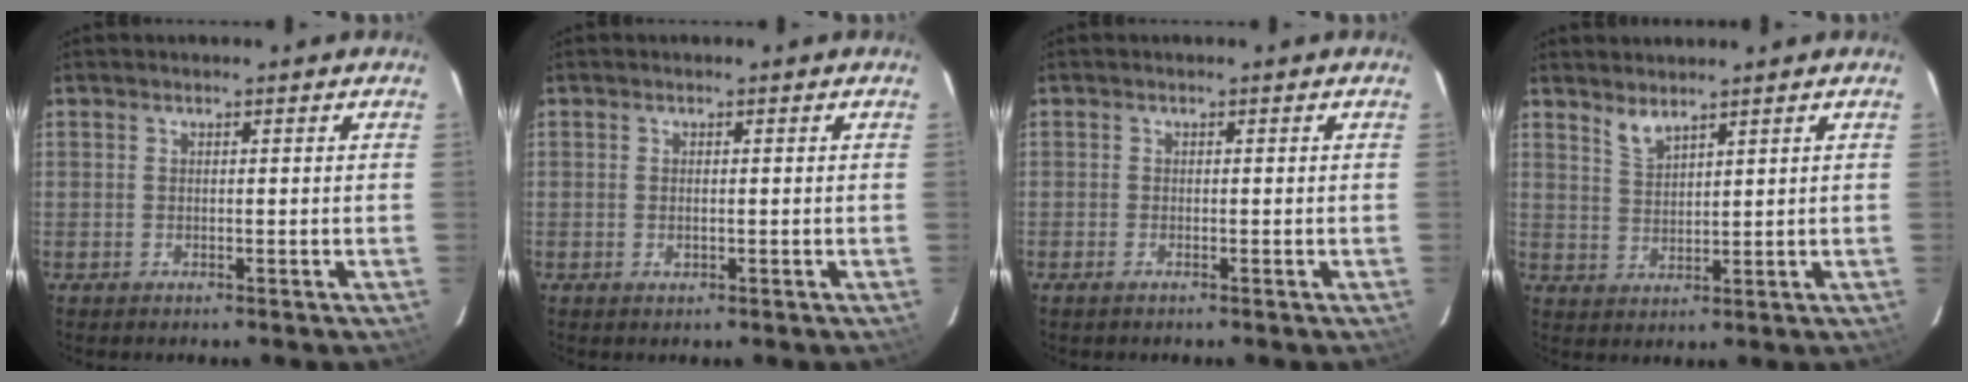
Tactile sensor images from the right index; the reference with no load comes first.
{"total": 1.0, "force": [-0.2, 0.7, 0.8], "torque": [-0.014, 0.002, -0.002]}
{"total": 1.0, "force": [-0.7, 0.4, 0.5], "torque": [-0.011, -0.003, -0.016]}
{"total": 3.4, "force": [2.9, 0.7, 1.5], "torque": [-0.030, 0.001, 0.058]}